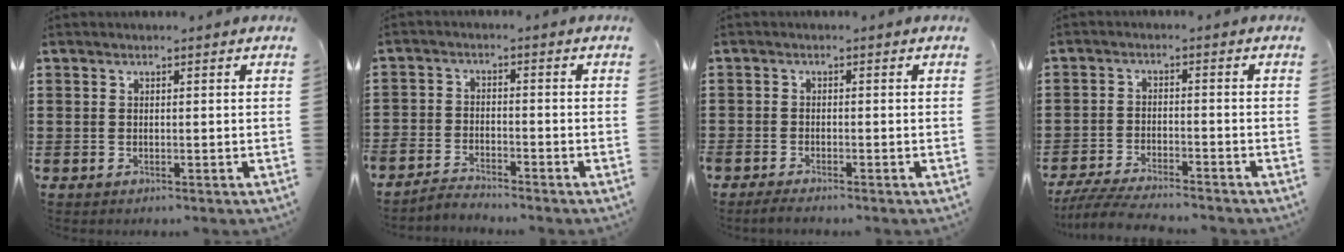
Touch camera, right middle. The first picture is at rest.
{"total": 3.0, "force": [-3.0, 0.3, -0.2], "torque": [-0.004, 0.003, -0.066]}
{"total": 1.5, "force": [-1.4, 0.1, 0.5], "torque": [-0.011, 0.001, -0.028]}
{"total": 4.8, "force": [-4.5, 0.3, 1.4], "torque": [-0.036, -0.007, -0.093]}